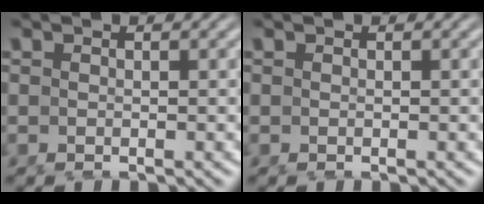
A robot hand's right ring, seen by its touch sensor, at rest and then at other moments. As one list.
[{"total": 0.0}]